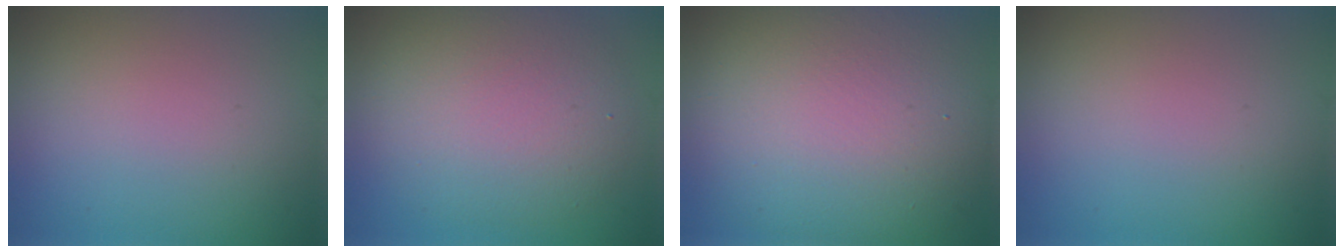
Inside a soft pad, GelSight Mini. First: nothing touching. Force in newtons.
{"total": 6.4, "press": 6.4, "slide": 0.6}
{"total": 13.9, "press": 13.8, "slide": 0.9}
{"total": 0.0}